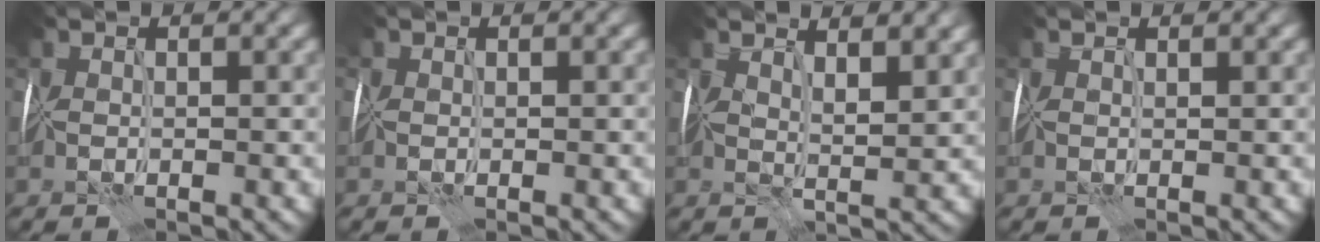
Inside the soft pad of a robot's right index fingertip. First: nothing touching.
{"total": 0.5, "force": [-0.1, 0.5, 0.2], "torque": [-0.003, 0.000, -0.001]}
{"total": 4.3, "force": [2.9, 1.2, 3.0], "torque": [-0.026, 0.007, 0.041]}
{"total": 0.7, "force": [0.6, 0.0, 0.2], "torque": [0.000, 0.004, 0.010]}